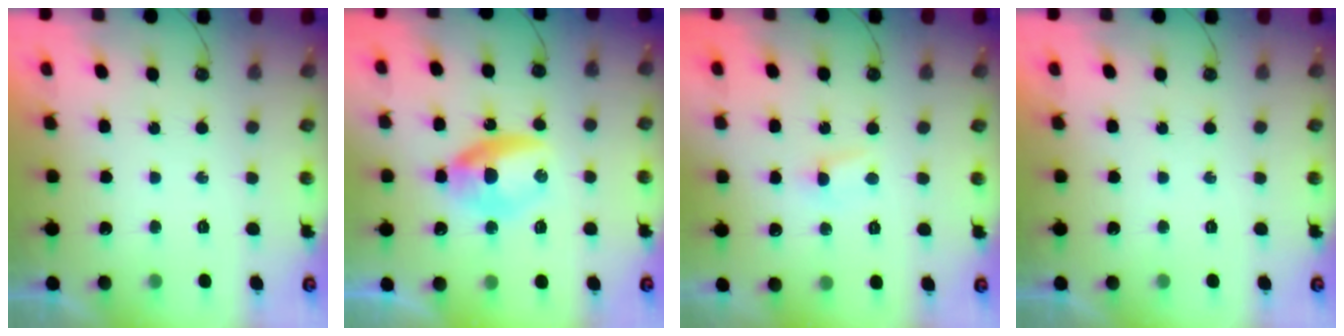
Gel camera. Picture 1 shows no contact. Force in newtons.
{"total": 8.7, "press": 8.5, "slide": 1.6}
{"total": 2.8, "press": 2.8, "slide": 0.2}
{"total": 0.0}